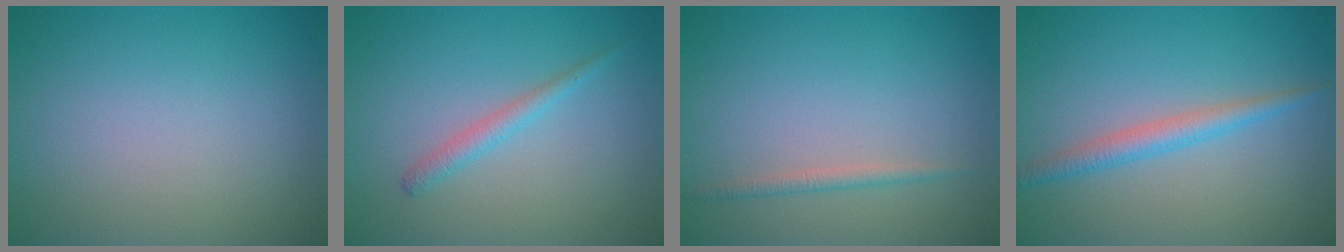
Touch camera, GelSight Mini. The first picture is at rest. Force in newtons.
{"total": 1.5, "press": 1.5, "slide": 0.1}
{"total": 1.1, "press": 1.1, "slide": 0.1}
{"total": 2.3, "press": 2.3, "slide": 0.1}